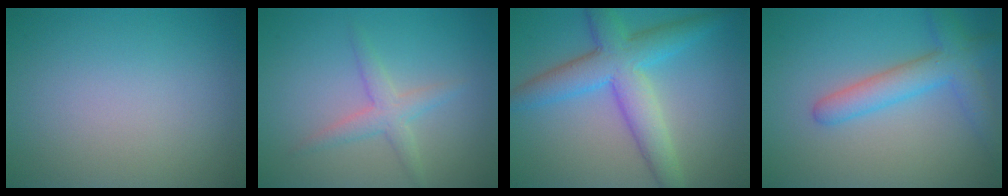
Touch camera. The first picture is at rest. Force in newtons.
{"total": 2.3, "press": 2.3, "slide": 0.1}
{"total": 6.5, "press": 6.5, "slide": 0.2}
{"total": 4.4, "press": 4.4, "slide": 0.1}